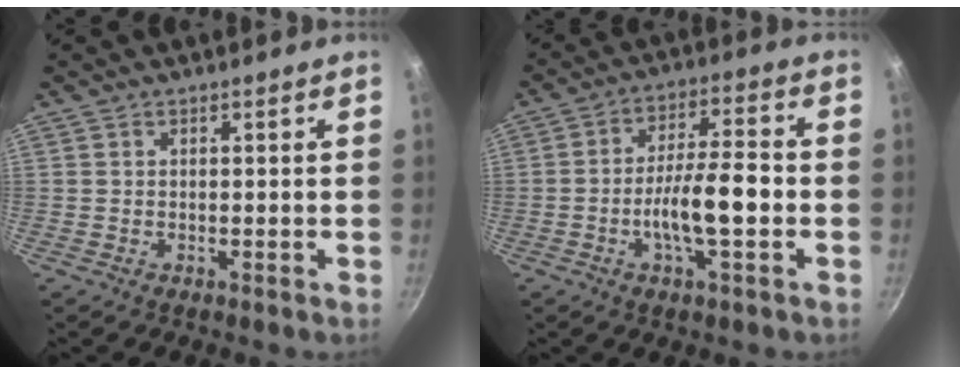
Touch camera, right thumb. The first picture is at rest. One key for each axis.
{"total": 10.8, "fx": -2.6, "fy": 3.1, "fz": 10.0, "tx": -0.164, "ty": 0.027, "tz": -0.047}